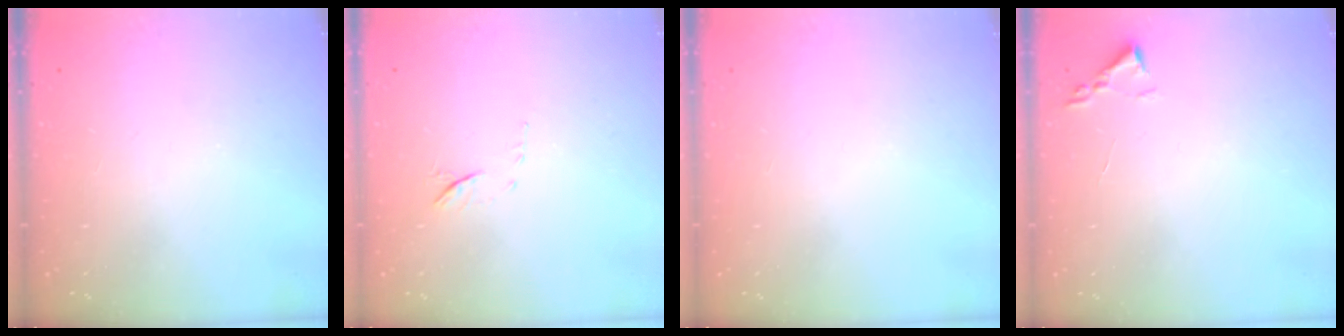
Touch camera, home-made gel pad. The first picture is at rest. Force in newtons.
{"total": 6.1, "press": 5.9, "slide": 1.5}
{"total": 0.0}
{"total": 1.8, "press": 1.7, "slide": 0.2}